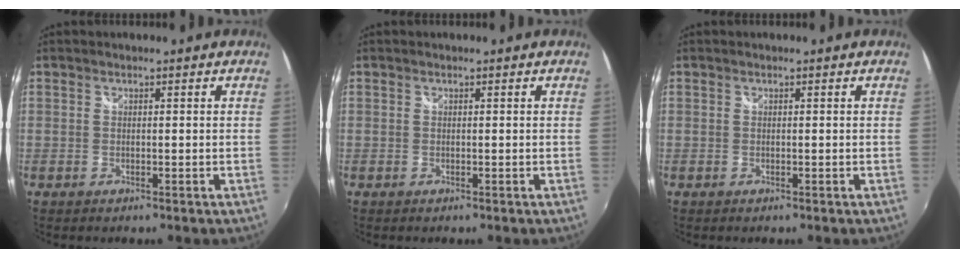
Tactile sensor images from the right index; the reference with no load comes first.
{"total": 0.0}
{"total": 0.0}